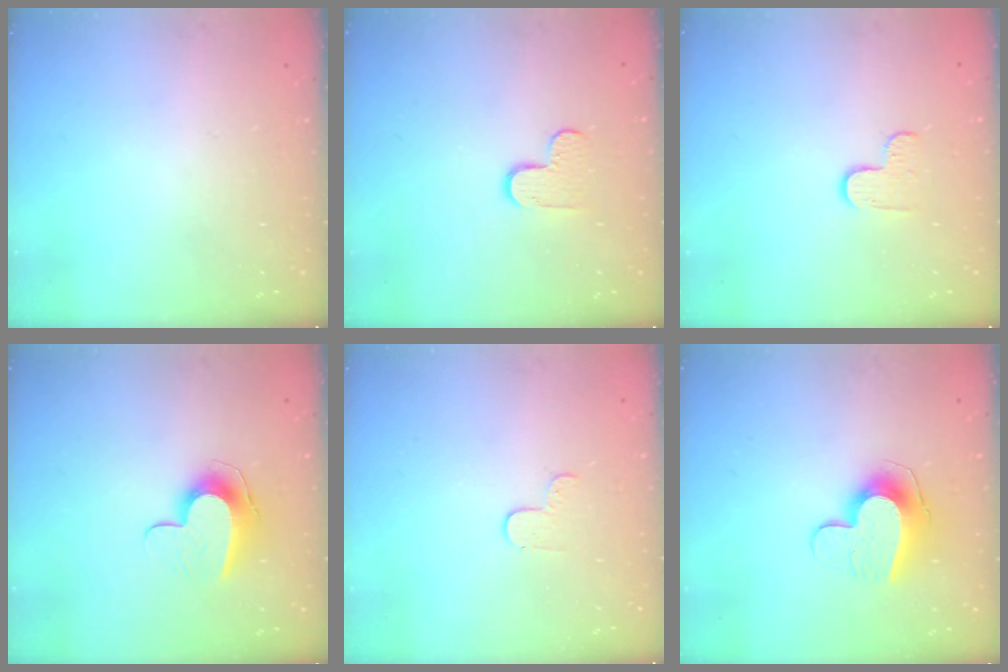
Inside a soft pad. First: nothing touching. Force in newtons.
{"total": 6.0, "press": 5.9, "slide": 0.6}
{"total": 3.7, "press": 3.7, "slide": 0.4}
{"total": 10.0, "press": 10.0, "slide": 0.3}
{"total": 3.3, "press": 3.2, "slide": 0.3}
{"total": 11.5, "press": 11.5, "slide": 0.7}